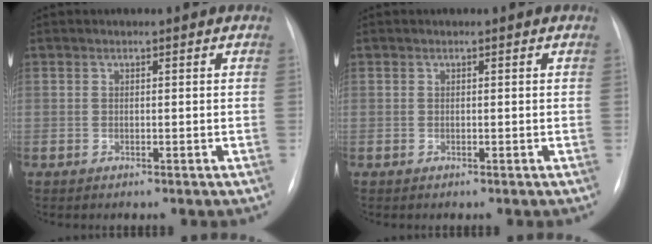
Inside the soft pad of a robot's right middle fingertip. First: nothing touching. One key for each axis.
{"total": 0.0}